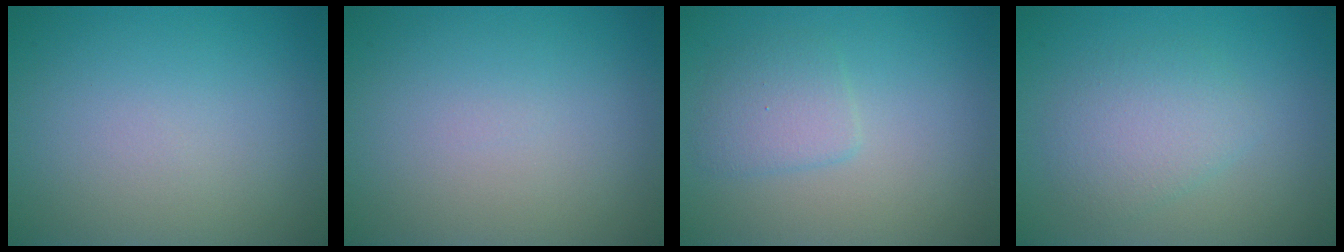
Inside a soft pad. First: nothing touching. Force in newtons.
{"total": 0.0}
{"total": 2.2, "press": 2.2, "slide": 0.1}
{"total": 3.0, "press": 3.0, "slide": 0.1}